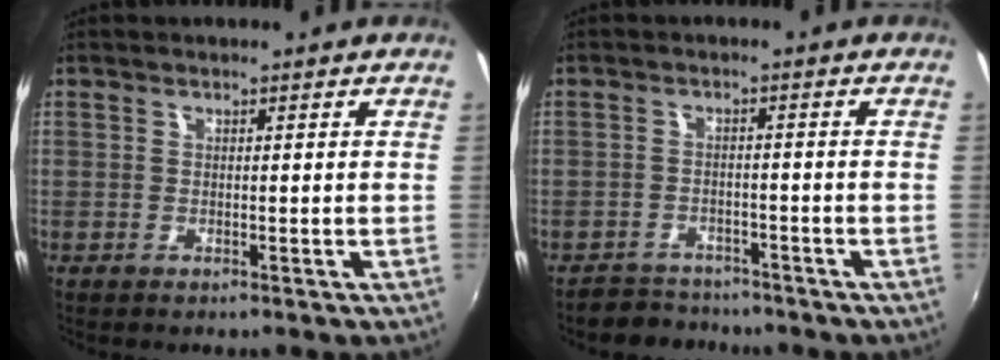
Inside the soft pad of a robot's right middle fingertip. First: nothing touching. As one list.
[{"total": 5.4, "force": [-4.8, 2.4, 0.2], "torque": [-0.022, 0.005, -0.081]}]